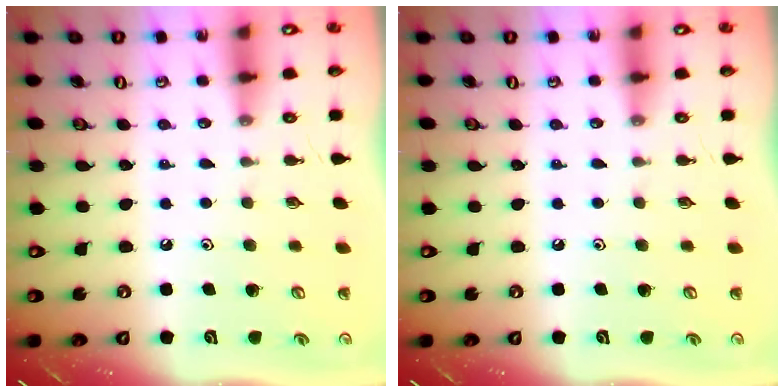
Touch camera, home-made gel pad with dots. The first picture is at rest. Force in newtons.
{"total": 0.0}